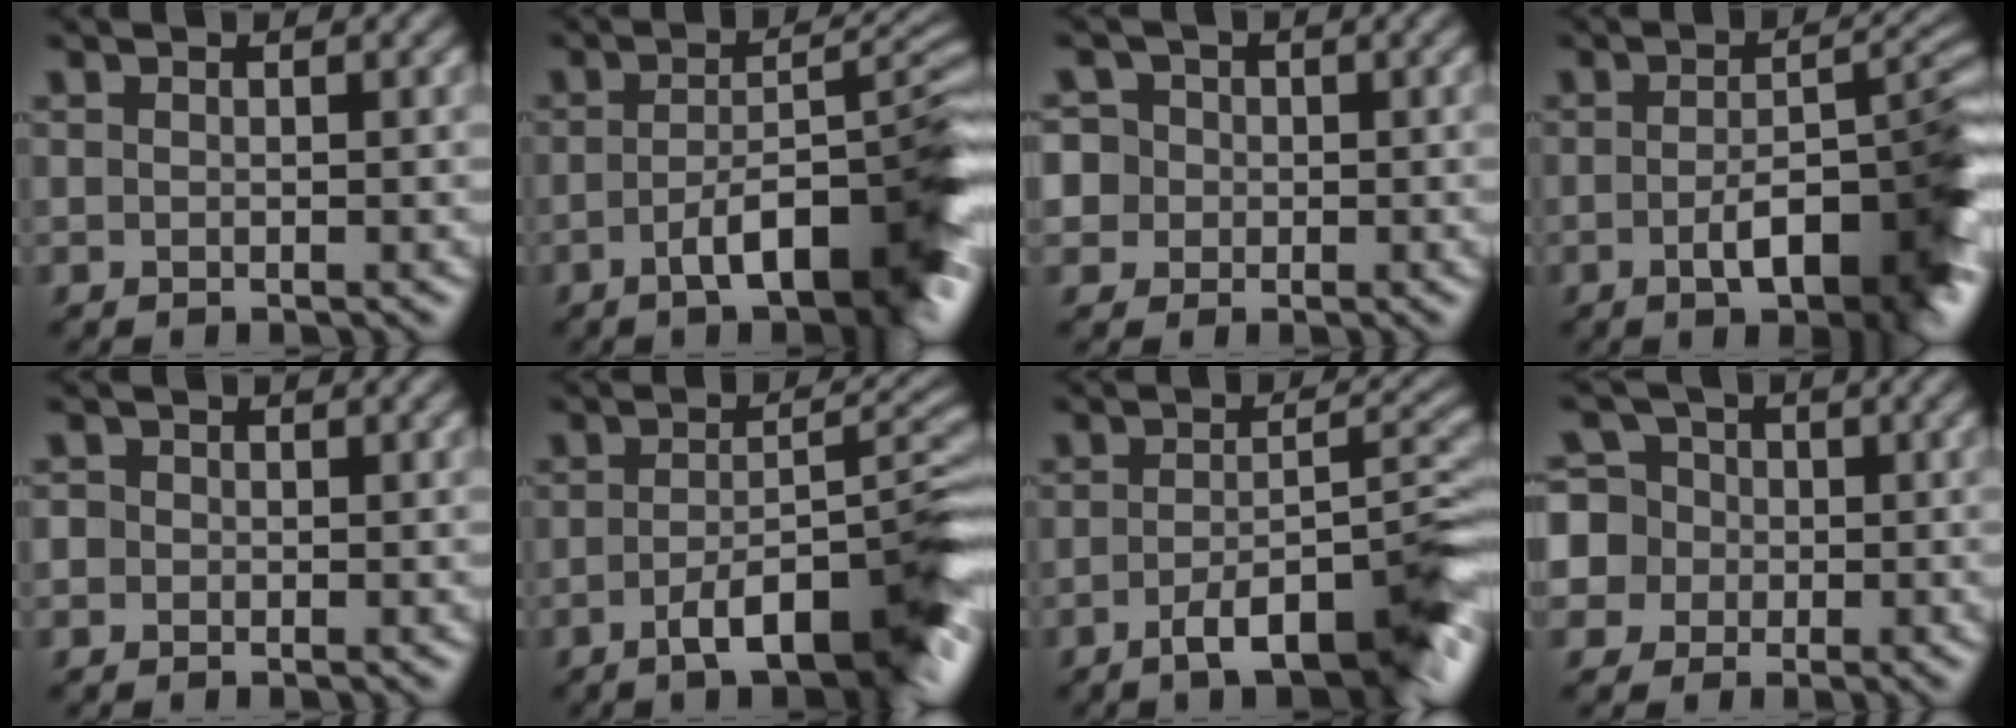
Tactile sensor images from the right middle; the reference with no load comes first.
{"total": 9.7, "force": [-4.2, 2.7, 8.3], "torque": [-0.113, 0.004, -0.066]}
{"total": 5.8, "force": [0.4, 5.5, 1.9], "torque": [-0.036, 0.035, -0.018]}
{"total": 8.7, "force": [-3.0, 2.8, 7.7], "torque": [-0.108, 0.001, -0.045]}
{"total": 1.1, "force": [0.0, 1.1, 0.3], "torque": [-0.002, -0.002, -0.004]}
{"total": 9.3, "force": [-4.7, 2.4, 7.6], "torque": [-0.105, 0.003, -0.073]}
{"total": 8.5, "force": [-4.7, 2.2, 6.7], "torque": [-0.091, 0.003, -0.073]}
{"total": 7.5, "force": [-0.8, 7.1, 2.0], "torque": [-0.042, 0.025, -0.048]}